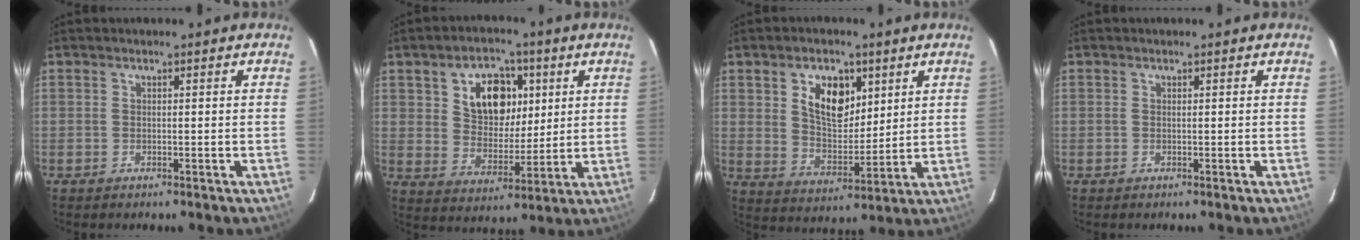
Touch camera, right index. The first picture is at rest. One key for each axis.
{"total": 11.9, "fx": 4.3, "fy": 7.9, "fz": 7.8, "tx": -0.136, "ty": 0.016, "tz": 0.081}
{"total": 10.3, "fx": 4.4, "fy": 6.2, "fz": 7.0, "tx": -0.121, "ty": 0.005, "tz": 0.084}
{"total": 0.0}